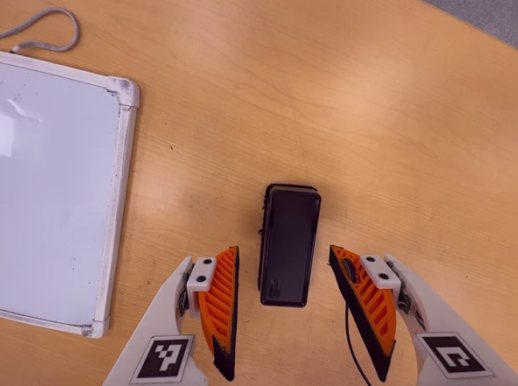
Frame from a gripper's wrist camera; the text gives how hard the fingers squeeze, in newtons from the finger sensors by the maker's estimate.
{"total": 0.0}